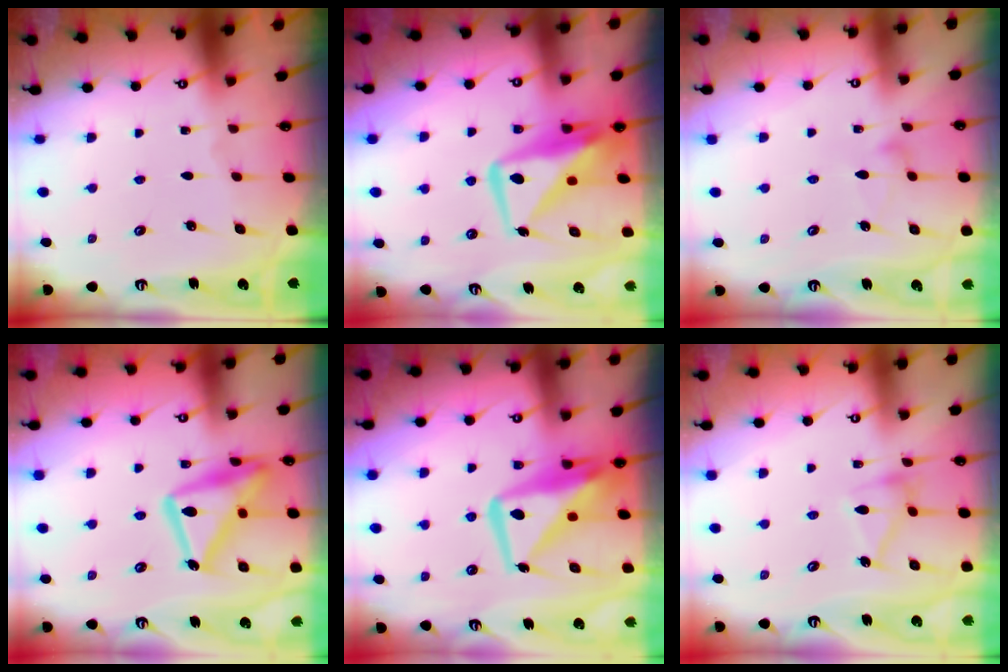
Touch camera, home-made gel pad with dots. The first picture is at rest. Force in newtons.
{"total": 11.3, "press": 11.3, "slide": 1.0}
{"total": 5.1, "press": 5.1, "slide": 0.3}
{"total": 18.6, "press": 18.6, "slide": 1.2}
{"total": 13.4, "press": 13.4, "slide": 1.3}
{"total": 12.5, "press": 12.5, "slide": 0.3}